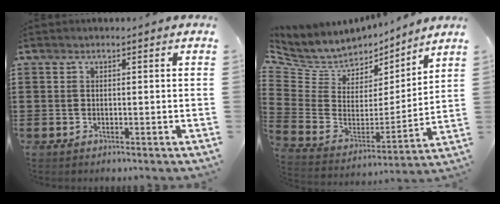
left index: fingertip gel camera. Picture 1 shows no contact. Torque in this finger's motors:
{"motor_torque": [2.14, 0.00, 0.08, 0.00]}